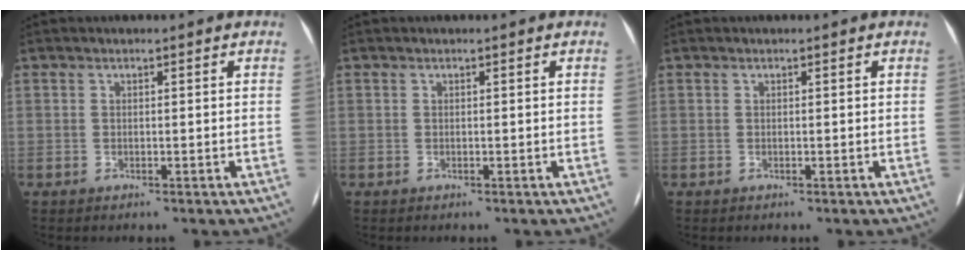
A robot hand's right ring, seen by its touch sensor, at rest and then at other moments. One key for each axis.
{"total": 0.0}
{"total": 0.0}